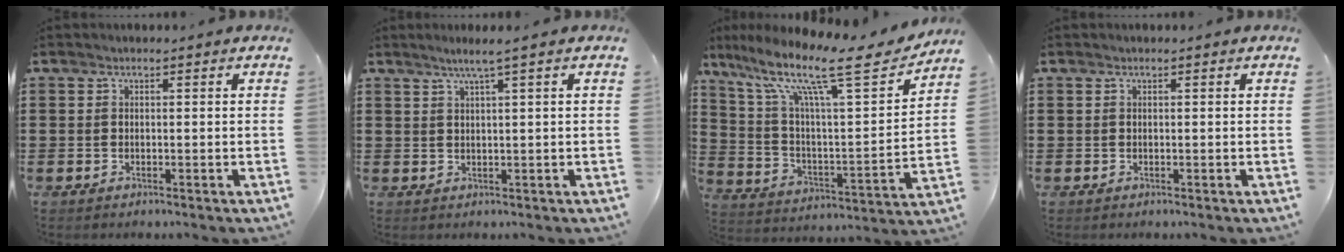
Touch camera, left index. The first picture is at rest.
{"total": 2.5, "force": [1.4, -0.4, 2.0], "torque": [-0.041, -0.003, 0.023]}
{"total": 15.5, "force": [10.9, 2.6, 10.7], "torque": [-0.227, -0.056, 0.174]}
{"total": 0.0}